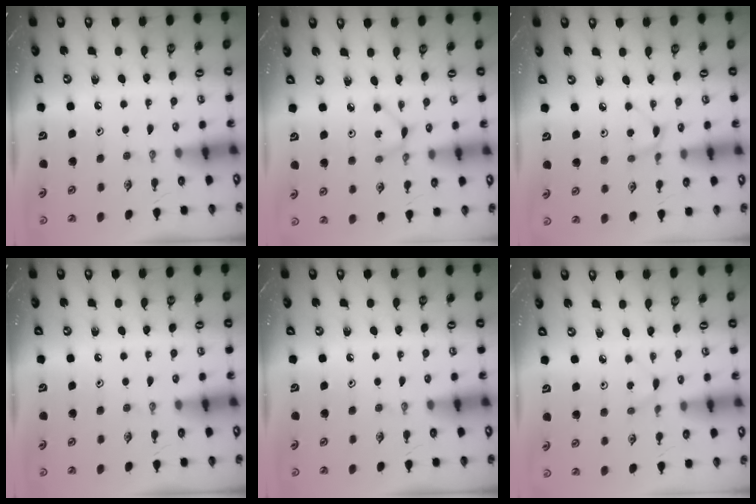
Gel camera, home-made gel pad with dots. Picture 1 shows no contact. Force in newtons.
{"total": 1.9, "press": 1.9, "slide": 0.2}
{"total": 4.3, "press": 4.2, "slide": 0.7}
{"total": 0.0}
{"total": 0.0}
{"total": 2.3, "press": 2.3, "slide": 0.3}